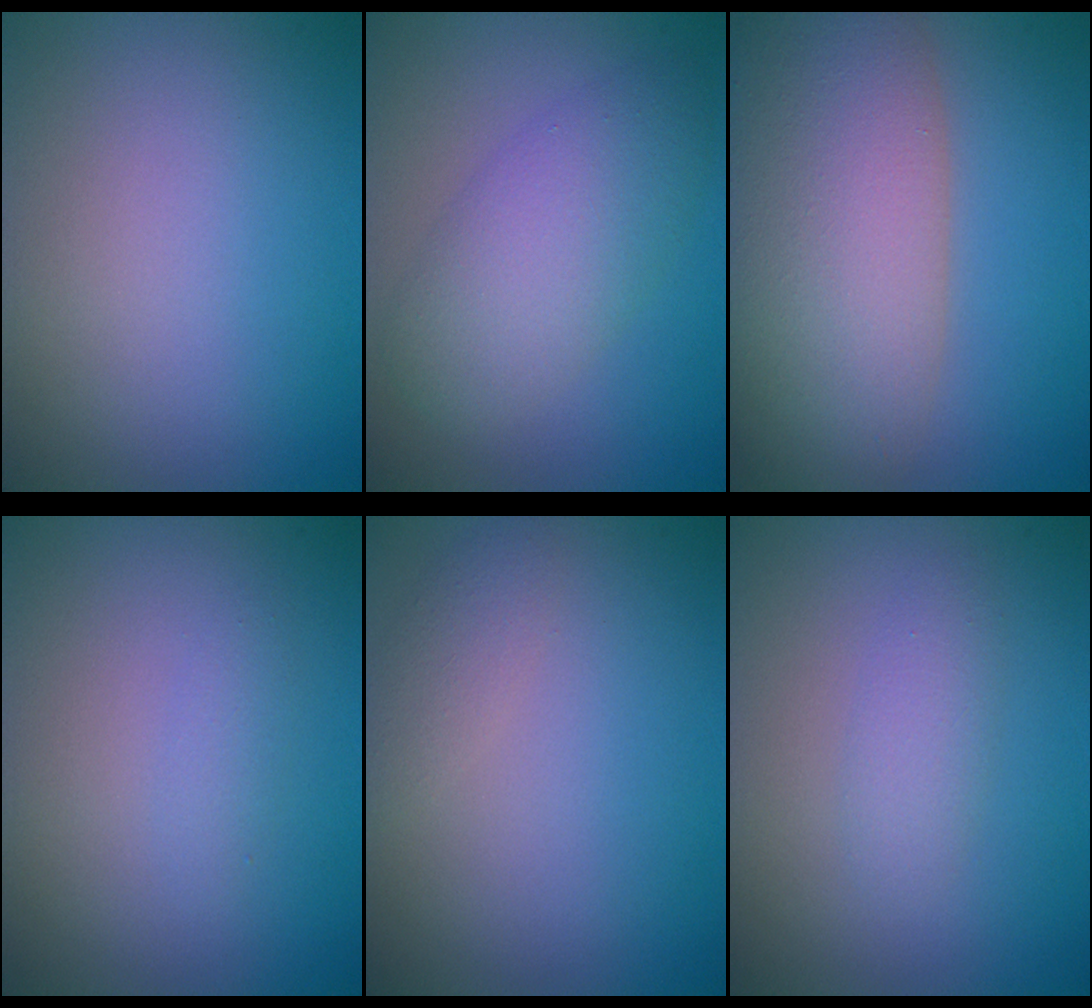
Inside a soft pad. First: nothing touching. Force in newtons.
{"total": 5.0, "press": 5.0, "slide": 0.2}
{"total": 10.2, "press": 10.1, "slide": 0.9}
{"total": 0.9, "press": 0.9, "slide": 0.1}
{"total": 1.4, "press": 1.4, "slide": 0.1}
{"total": 1.6, "press": 1.6, "slide": 0.0}